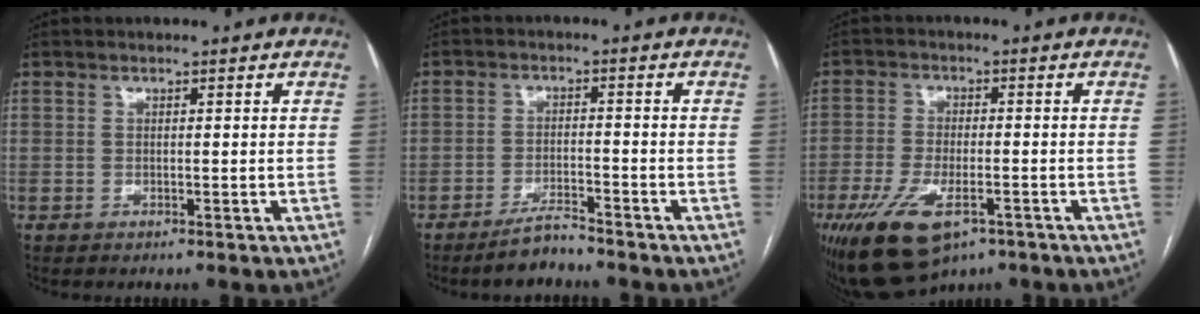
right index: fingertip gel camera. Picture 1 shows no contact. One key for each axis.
{"total": 4.1, "fx": -3.7, "fy": 0.6, "fz": 1.7, "tx": -0.031, "ty": -0.006, "tz": -0.068}
{"total": 11.5, "fx": -6.5, "fy": 4.7, "fz": 8.2, "tx": -0.159, "ty": -0.012, "tz": -0.105}